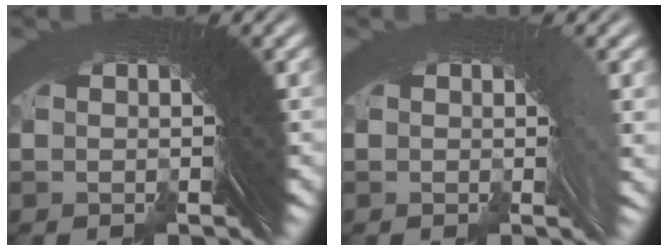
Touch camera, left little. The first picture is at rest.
{"total": 1.2, "force": [0.0, -0.2, 1.2], "torque": [-0.014, 0.007, -0.002]}